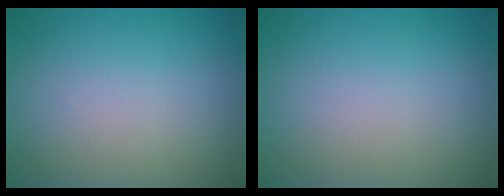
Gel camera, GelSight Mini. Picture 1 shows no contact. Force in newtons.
{"total": 0.0}